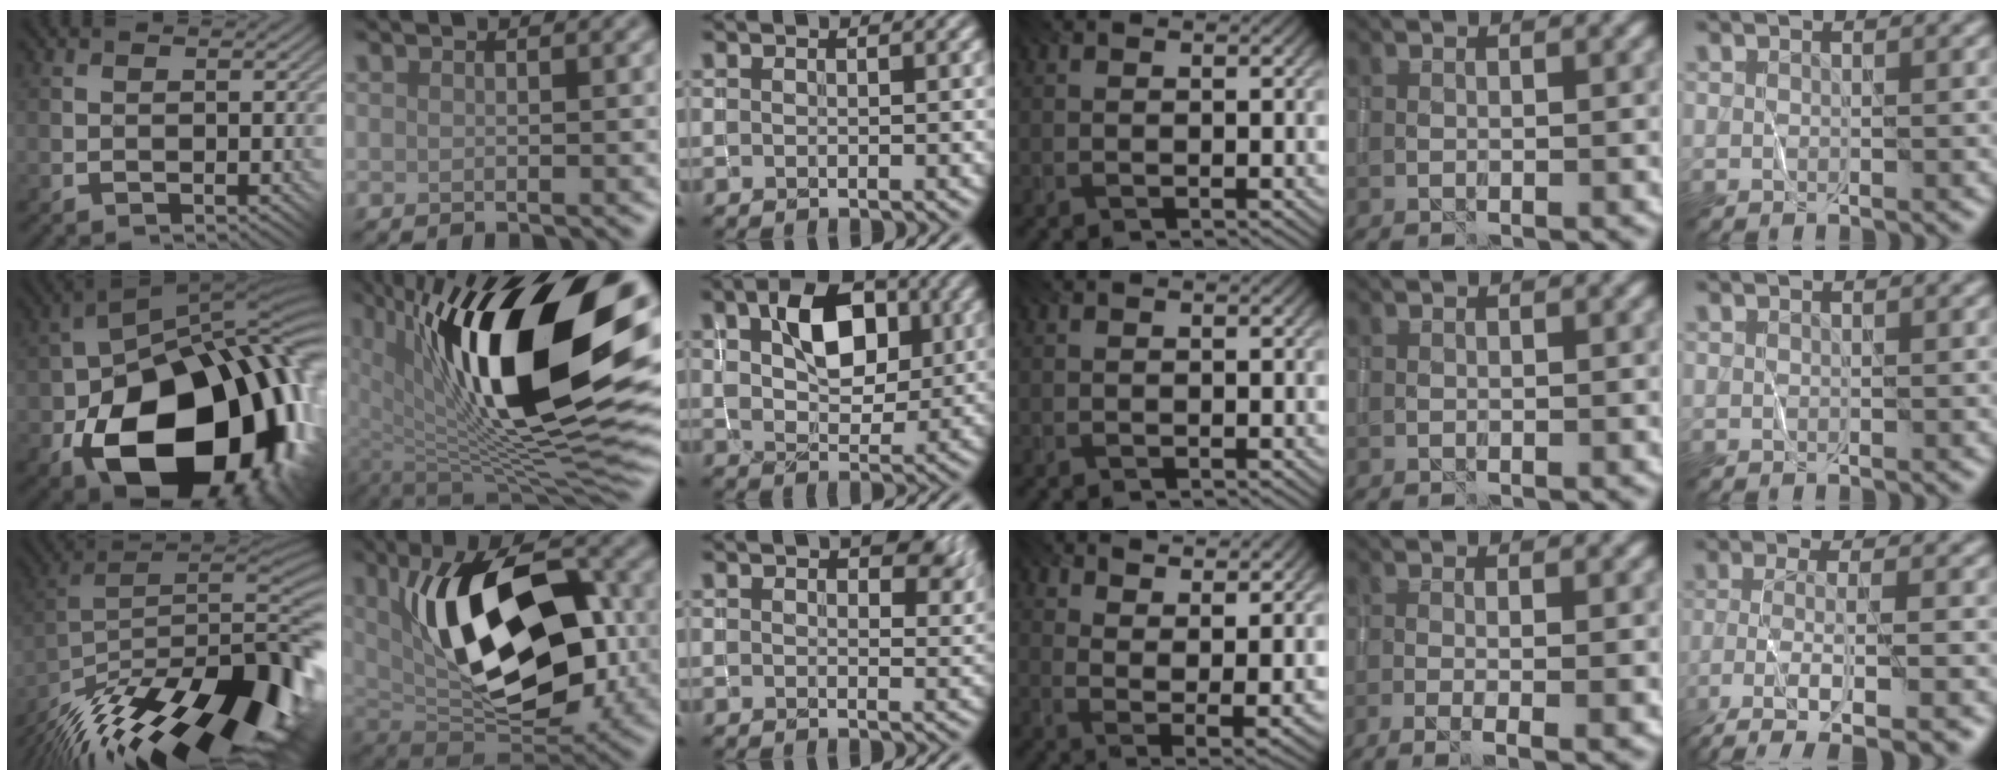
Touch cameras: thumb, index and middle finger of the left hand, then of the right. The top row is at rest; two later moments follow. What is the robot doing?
{"motion": "wrap", "object": "yarn"}